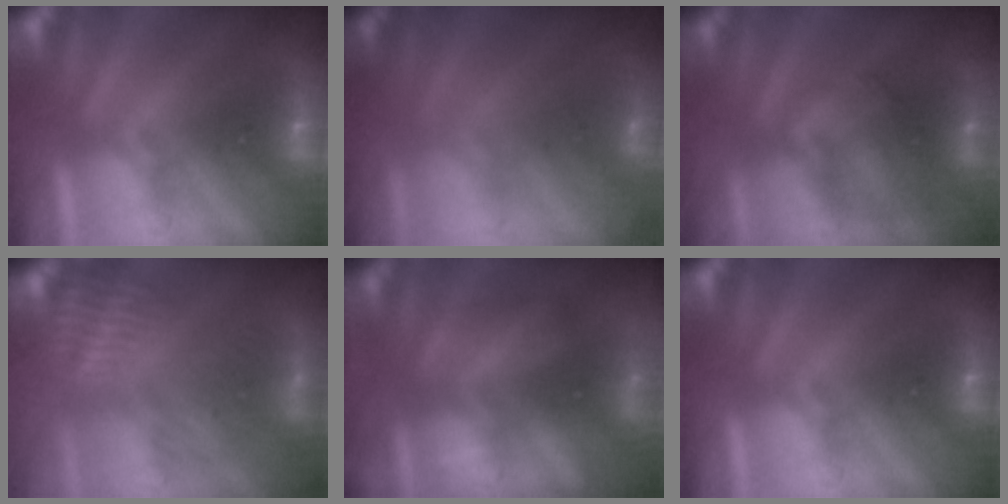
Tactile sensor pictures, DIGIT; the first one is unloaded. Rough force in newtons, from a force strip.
{"total": 8.2}
{"total": 2.0}
{"total": 4.9}
{"total": 8.7}
{"total": 0.0}